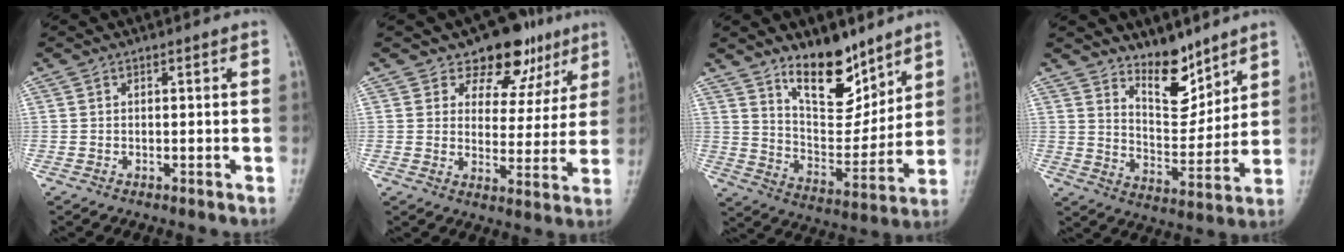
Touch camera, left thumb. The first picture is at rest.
{"total": 11.5, "force": [7.4, 7.4, 4.7], "torque": [-0.009, -0.030, 0.101]}
{"total": 13.9, "force": [9.6, 6.2, 7.8], "torque": [-0.085, -0.081, 0.175]}
{"total": 9.6, "force": [7.4, 4.0, 4.7], "torque": [-0.046, -0.068, 0.136]}